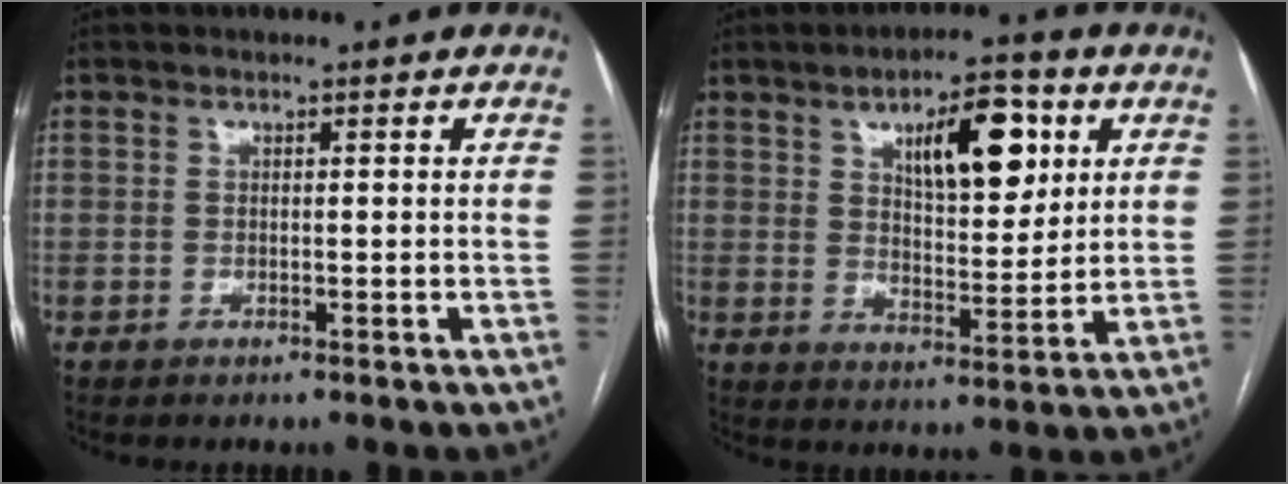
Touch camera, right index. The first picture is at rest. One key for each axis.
{"total": 11.4, "fx": 4.8, "fy": 4.2, "fz": 9.5, "tx": -0.143, "ty": 0.011, "tz": 0.079}